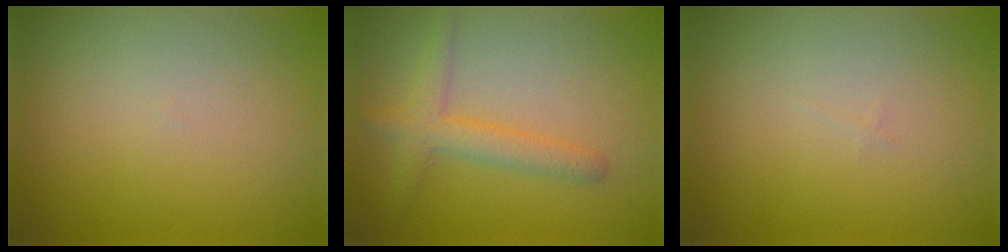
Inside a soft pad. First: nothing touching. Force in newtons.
{"total": 3.1, "press": 3.1, "slide": 0.1}
{"total": 0.0}